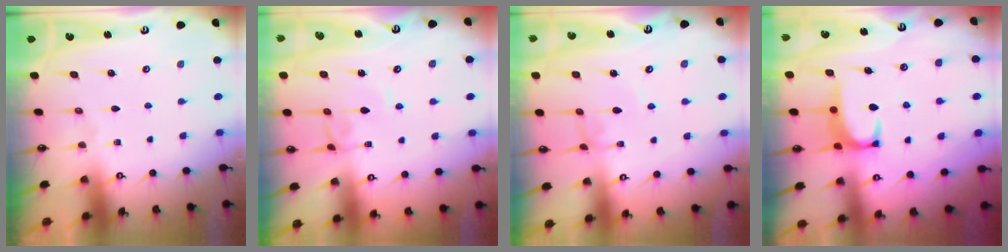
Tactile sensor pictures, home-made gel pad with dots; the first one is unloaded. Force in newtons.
{"total": 1.4, "press": 1.4, "slide": 0.2}
{"total": 0.0}
{"total": 2.5, "press": 2.5, "slide": 0.5}